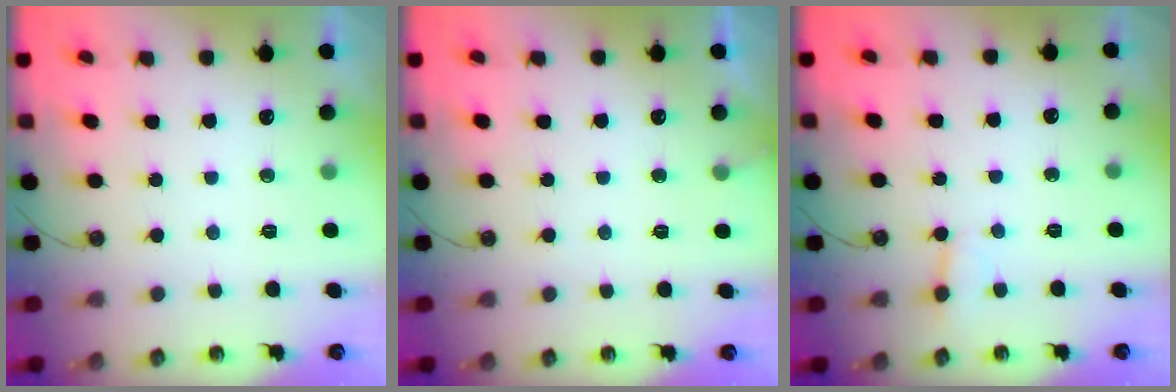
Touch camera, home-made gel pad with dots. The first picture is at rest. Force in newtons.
{"total": 4.5, "press": 4.5, "slide": 0.3}
{"total": 2.6, "press": 2.6, "slide": 0.2}